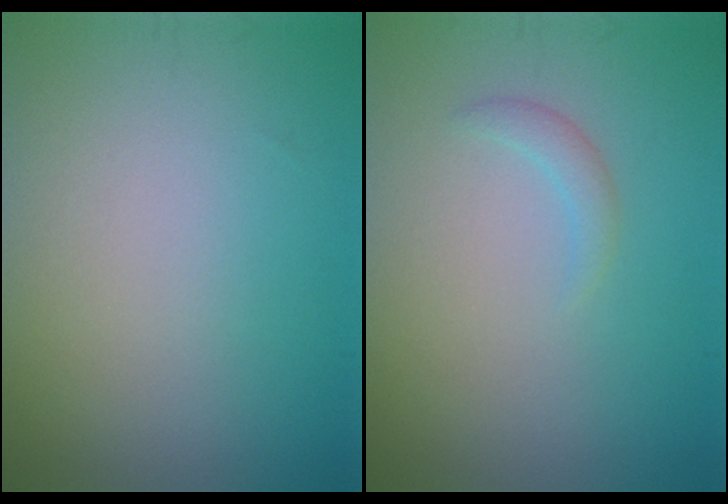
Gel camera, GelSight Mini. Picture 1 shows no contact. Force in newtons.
{"total": 1.1, "press": 1.1, "slide": 0.1}